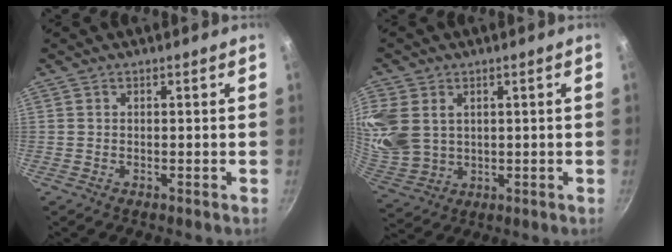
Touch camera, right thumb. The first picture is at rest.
{"total": 13.8, "force": [3.6, 10.7, 8.0], "torque": [-0.177, -0.009, 0.087]}